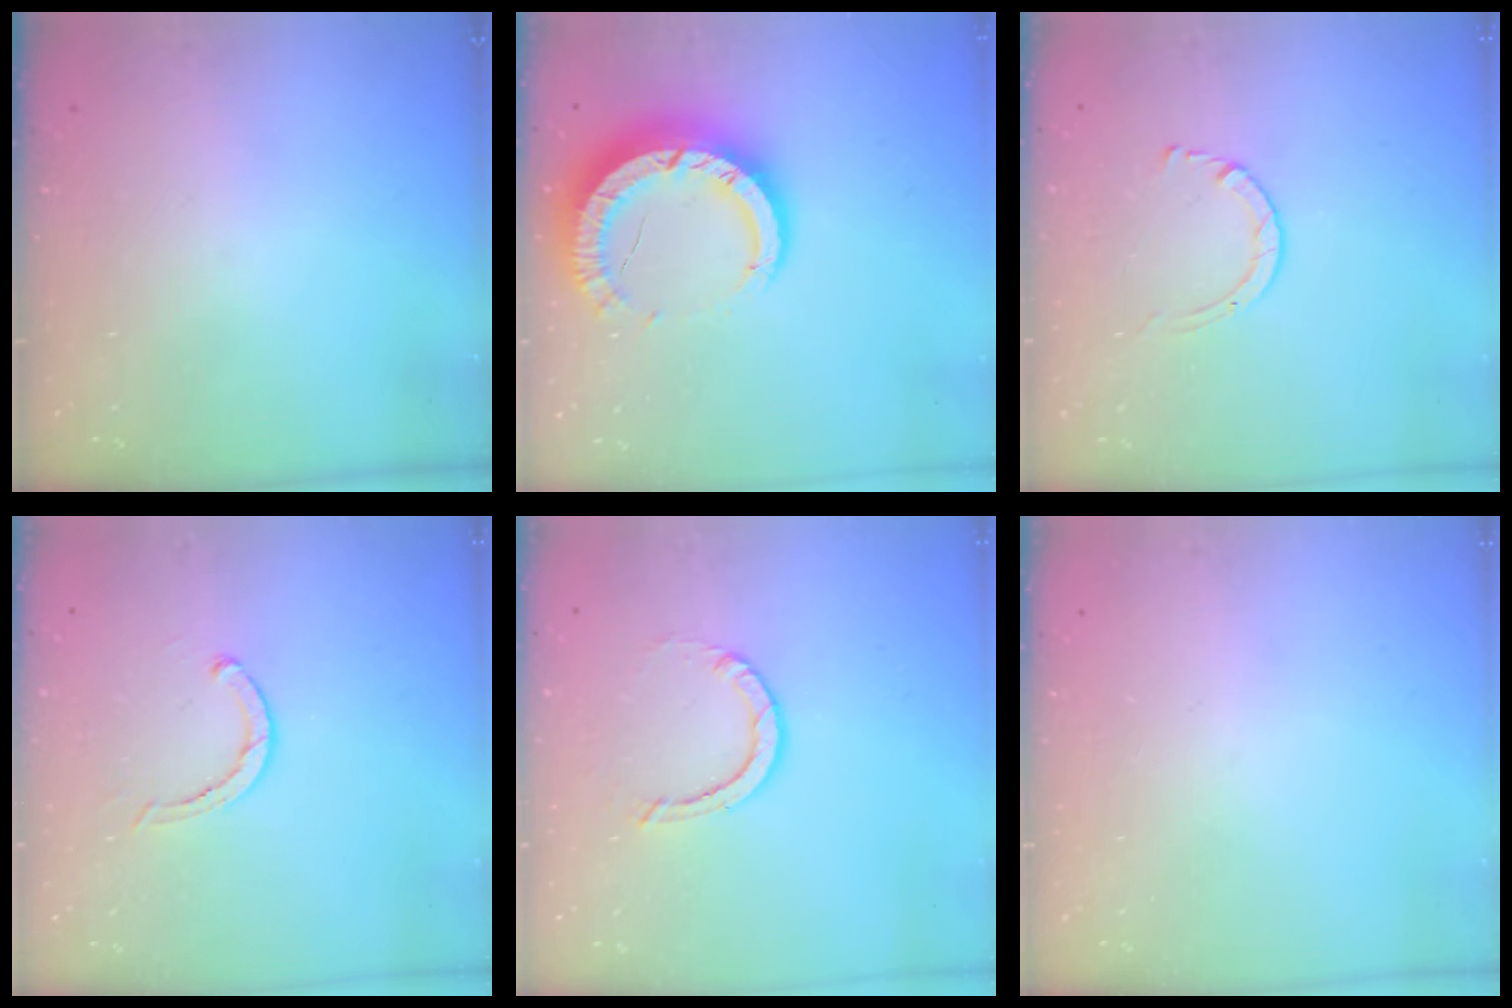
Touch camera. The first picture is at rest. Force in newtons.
{"total": 14.1, "press": 14.1, "slide": 1.2}
{"total": 2.9, "press": 2.9, "slide": 0.2}
{"total": 2.8, "press": 2.8, "slide": 0.2}
{"total": 3.8, "press": 3.8, "slide": 0.4}
{"total": 0.0}